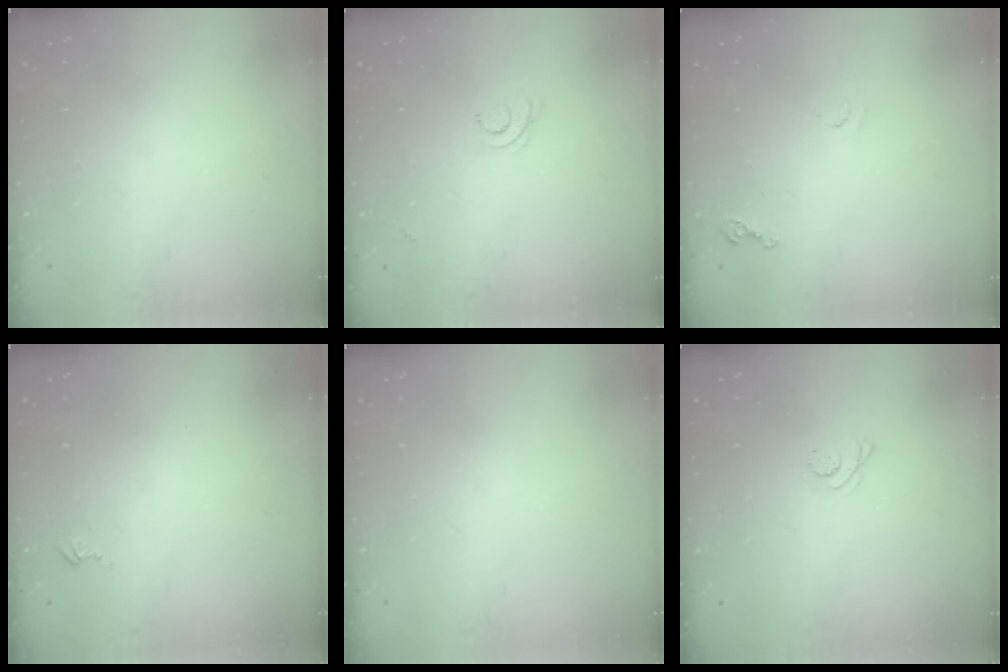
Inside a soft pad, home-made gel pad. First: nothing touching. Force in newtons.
{"total": 3.4, "press": 3.3, "slide": 0.9}
{"total": 3.9, "press": 3.8, "slide": 0.5}
{"total": 2.5, "press": 2.5, "slide": 0.3}
{"total": 0.0}
{"total": 2.7, "press": 2.7, "slide": 0.3}